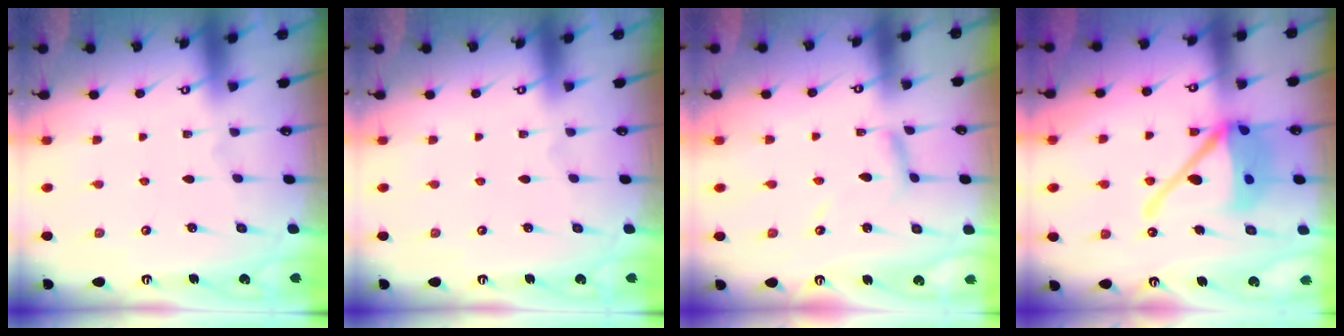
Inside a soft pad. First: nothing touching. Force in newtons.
{"total": 0.0}
{"total": 5.6, "press": 5.6, "slide": 0.4}
{"total": 16.2, "press": 15.9, "slide": 2.6}